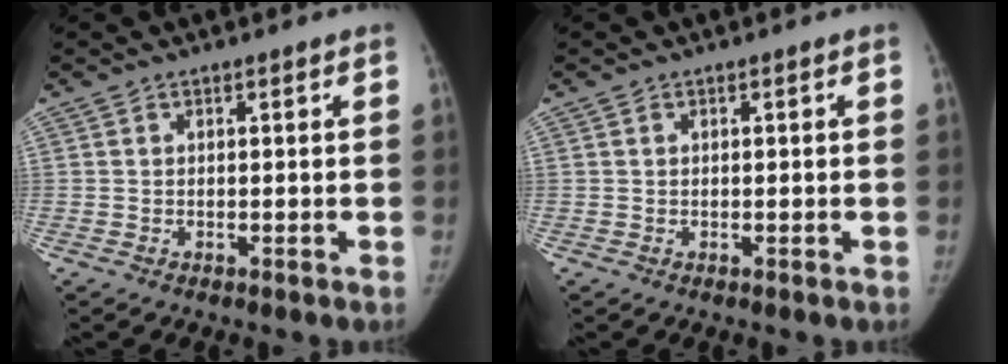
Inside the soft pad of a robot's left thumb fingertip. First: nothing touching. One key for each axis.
{"total": 0.0}